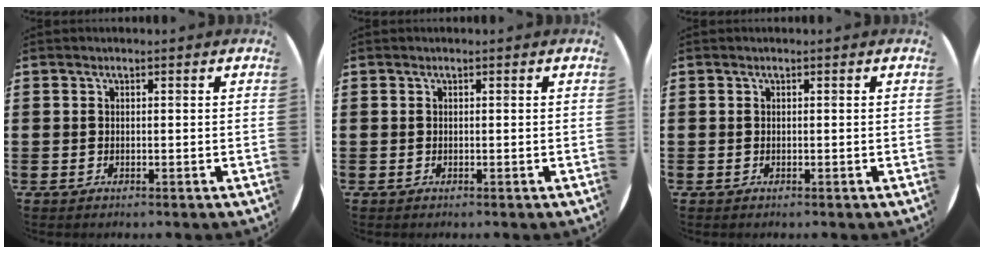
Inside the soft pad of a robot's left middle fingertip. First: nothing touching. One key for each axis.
{"total": 0.0}
{"total": 0.0}